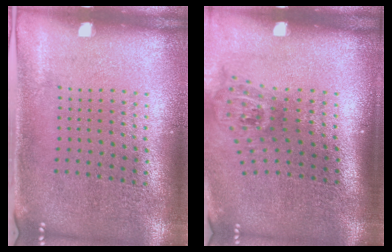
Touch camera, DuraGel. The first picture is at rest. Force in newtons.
{"total": 1.9, "press": 1.4, "slide": 1.4}